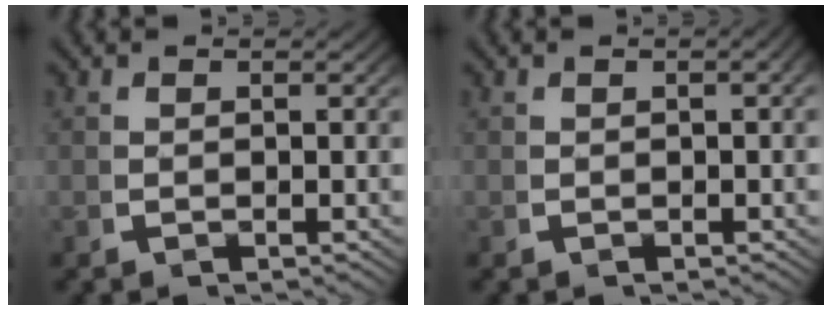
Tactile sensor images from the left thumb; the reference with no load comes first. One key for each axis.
{"total": 0.8, "fx": -0.2, "fy": 0.3, "fz": 0.7, "tx": -0.009, "ty": 0.003, "tz": -0.004}